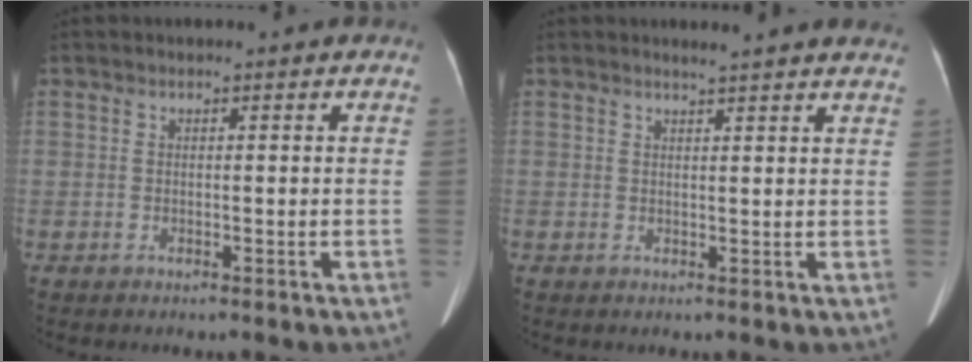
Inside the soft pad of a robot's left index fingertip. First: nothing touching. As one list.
[{"total": 7.0, "force": [6.5, 0.0, 2.7], "torque": [-0.035, 0.008, 0.060]}]